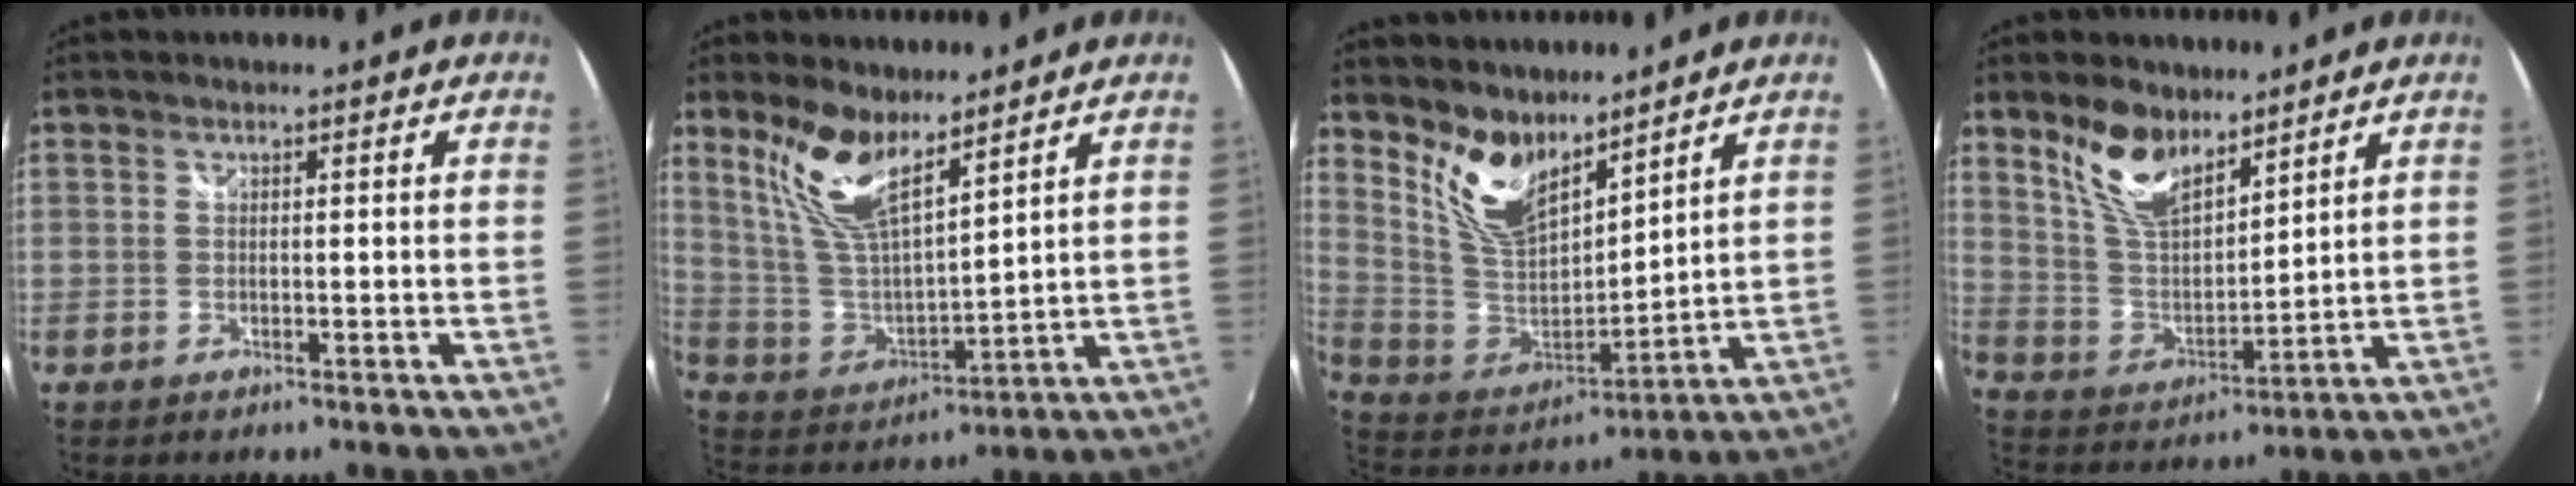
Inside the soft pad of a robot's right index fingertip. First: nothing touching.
{"total": 12.4, "force": [8.6, 3.6, 8.3], "torque": [-0.167, 0.001, 0.178]}
{"total": 12.3, "force": [8.9, 4.1, 7.4], "torque": [-0.145, -0.013, 0.186]}
{"total": 11.6, "force": [8.2, 4.9, 6.6], "torque": [-0.130, 0.004, 0.166]}